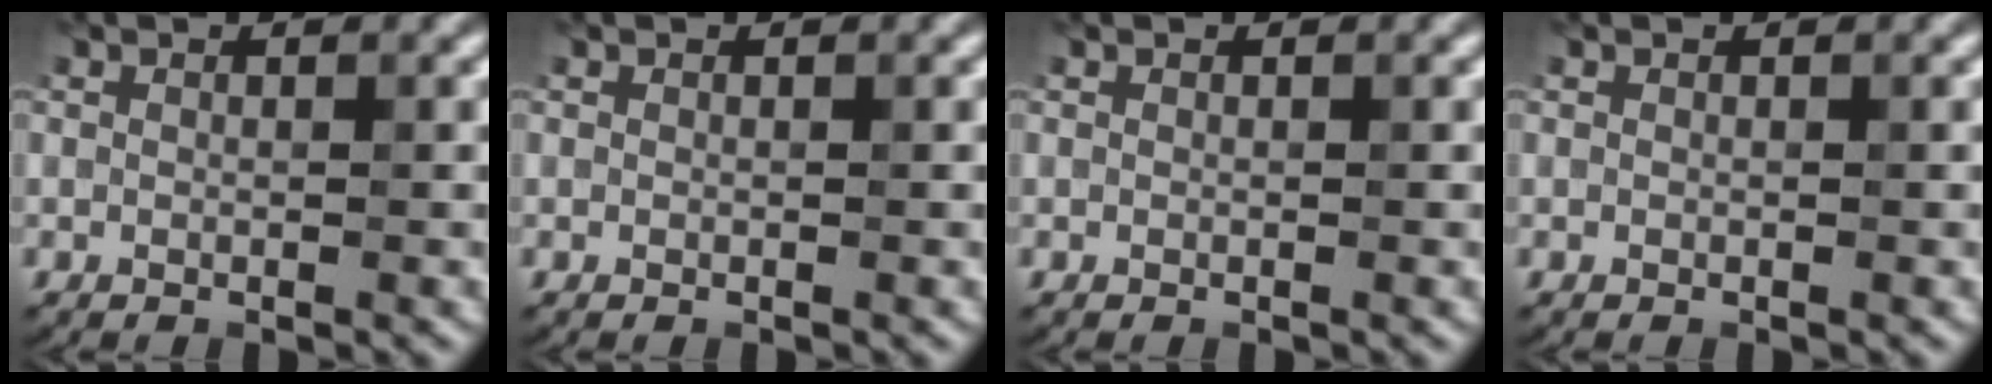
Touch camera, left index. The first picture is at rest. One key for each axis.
{"total": 0.0}
{"total": 0.0}
{"total": 0.0}